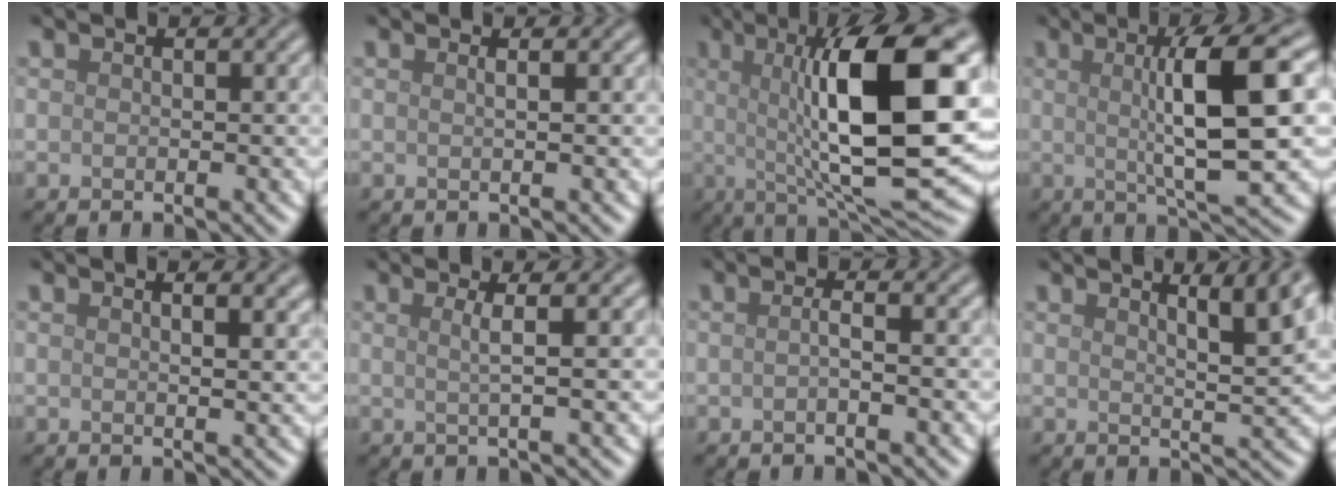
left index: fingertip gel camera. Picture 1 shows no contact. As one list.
[{"total": 1.2, "force": [0.5, 0.6, 1.0], "torque": [-0.006, 0.000, -0.006]}, {"total": 13.4, "force": [1.1, 3.2, 13.0], "torque": [-0.178, 0.003, 0.019]}, {"total": 9.0, "force": [1.3, 1.6, 8.8], "torque": [-0.116, 0.009, 0.021]}, {"total": 2.5, "force": [1.5, 1.0, 1.8], "torque": [-0.007, 0.008, 0.010]}, {"total": 2.0, "force": [0.5, 0.4, 1.9], "torque": [-0.033, 0.004, 0.001]}, {"total": 1.2, "force": [-0.2, 0.3, 1.2], "torque": [-0.016, 0.001, -0.007]}, {"total": 6.1, "force": [3.4, 1.4, 4.9], "torque": [-0.043, 0.017, 0.041]}]